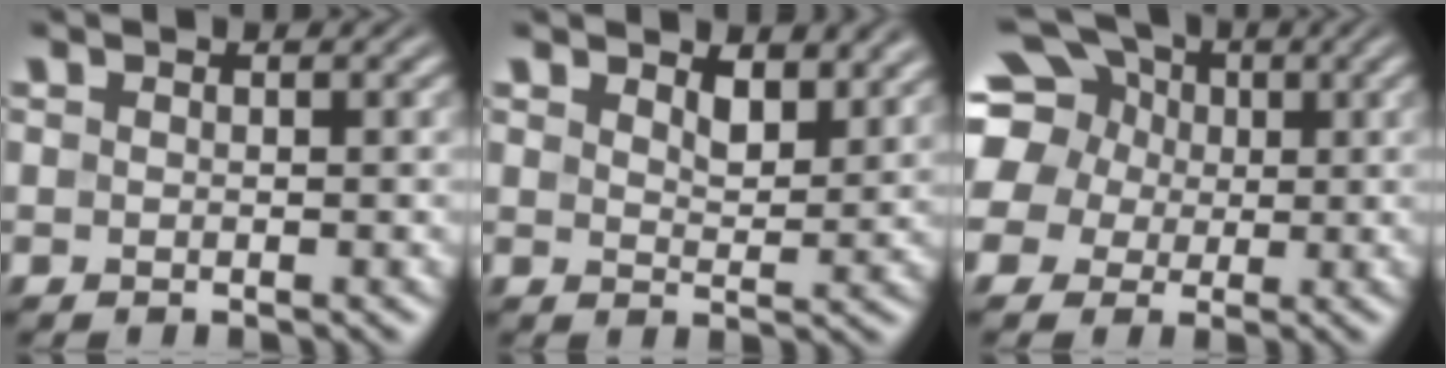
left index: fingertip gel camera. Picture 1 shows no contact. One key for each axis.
{"total": 3.1, "fx": 2.1, "fy": 1.5, "fz": 1.8, "tx": -0.040, "ty": -0.010, "tz": 0.030}
{"total": 13.1, "fx": 4.6, "fy": 10.9, "fz": 5.6, "tx": -0.150, "ty": 0.037, "tz": 0.064}